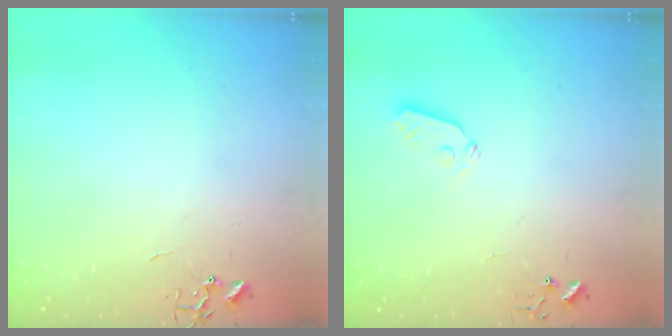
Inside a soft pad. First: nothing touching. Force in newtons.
{"total": 3.8, "press": 3.8, "slide": 0.6}